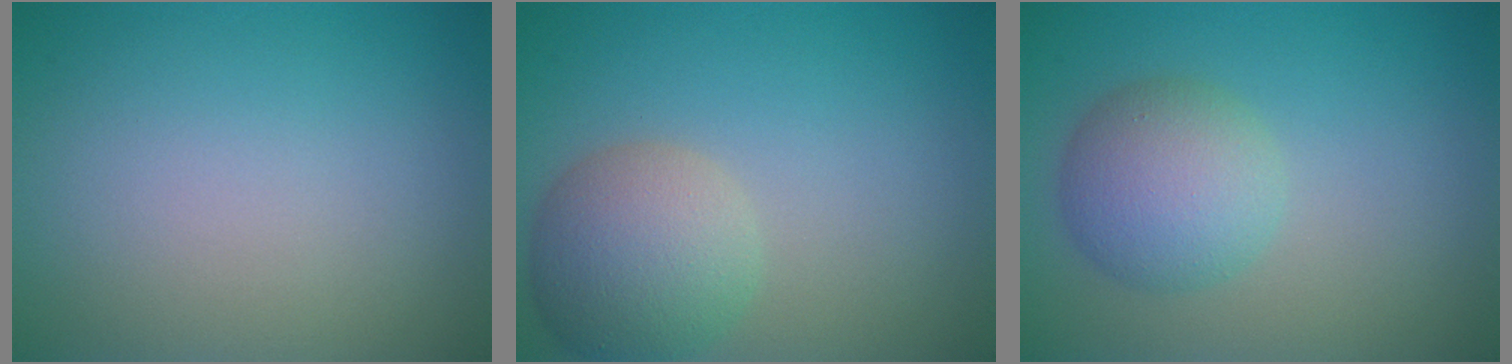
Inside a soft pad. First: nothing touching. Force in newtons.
{"total": 5.3, "press": 5.3, "slide": 0.3}
{"total": 4.5, "press": 4.5, "slide": 0.2}